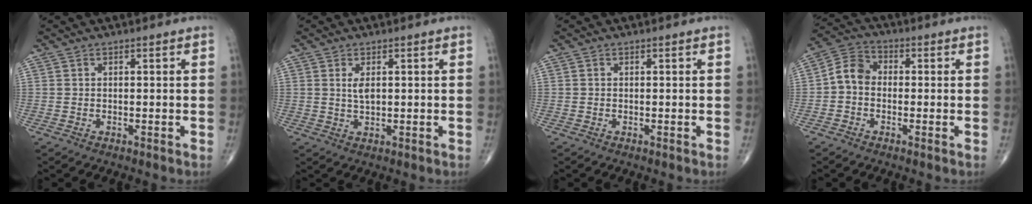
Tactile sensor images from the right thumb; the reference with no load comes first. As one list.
[{"total": 2.7, "force": [0.7, 1.2, 2.3], "torque": [-0.044, -0.005, 0.015]}, {"total": 0.0}, {"total": 5.7, "force": [-0.9, 4.5, 3.4], "torque": [-0.048, 0.021, -0.034]}]